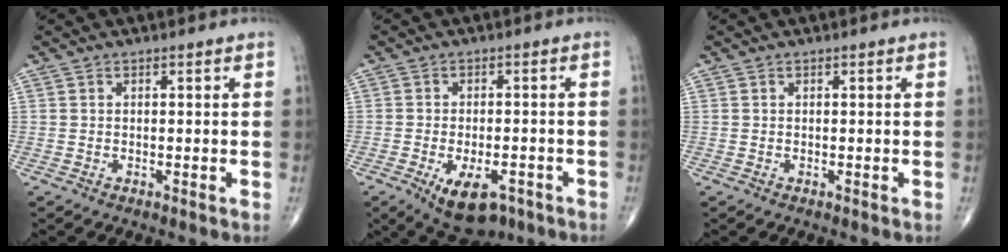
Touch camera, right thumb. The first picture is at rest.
{"total": 9.2, "force": [-4.6, 4.6, 6.5], "torque": [-0.090, 0.010, -0.063]}
{"total": 0.0}